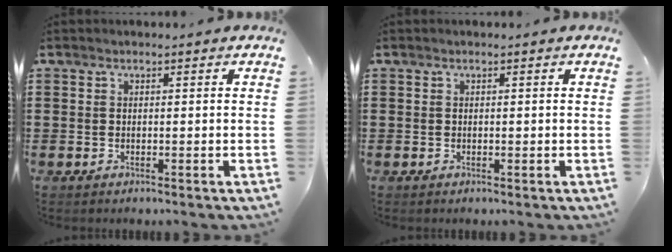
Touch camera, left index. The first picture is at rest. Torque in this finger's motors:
{"motor_torque": [-0.01, 0.04, 0.01, -0.01]}